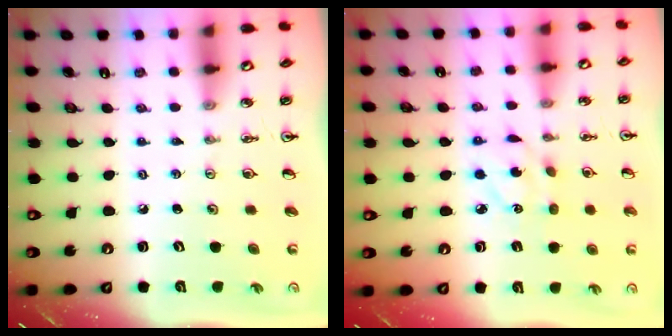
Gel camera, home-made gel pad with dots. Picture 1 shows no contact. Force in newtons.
{"total": 5.6, "press": 5.6, "slide": 0.3}